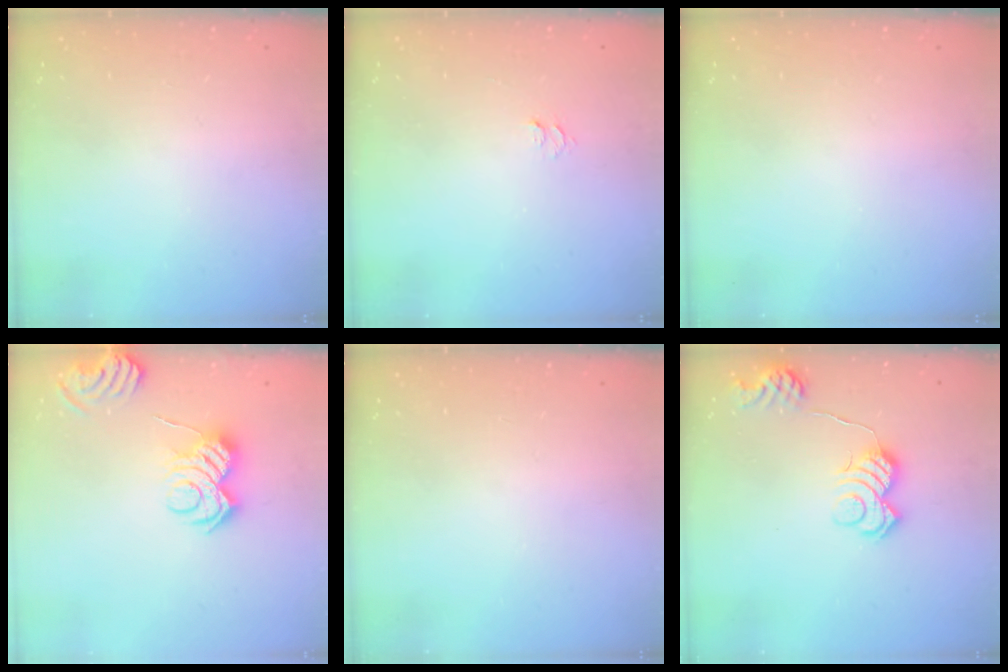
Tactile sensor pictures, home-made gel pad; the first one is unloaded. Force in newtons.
{"total": 3.6, "press": 3.6, "slide": 0.4}
{"total": 0.0}
{"total": 9.7, "press": 9.6, "slide": 0.8}
{"total": 0.0}
{"total": 11.1, "press": 11.0, "slide": 0.7}